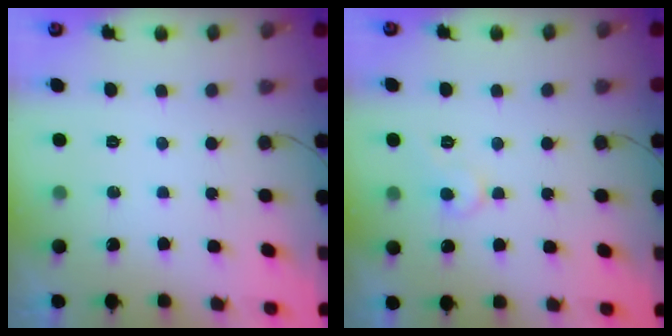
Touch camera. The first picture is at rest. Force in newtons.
{"total": 7.1, "press": 7.1, "slide": 0.3}